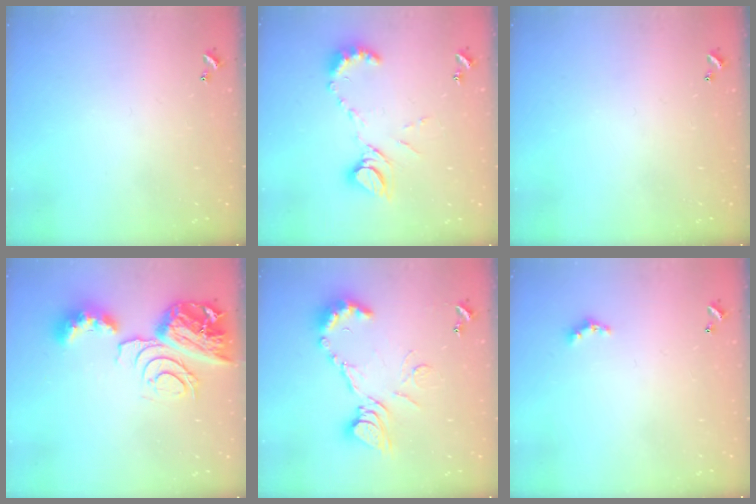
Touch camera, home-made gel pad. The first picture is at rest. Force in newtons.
{"total": 11.4, "press": 11.3, "slide": 1.2}
{"total": 0.0}
{"total": 13.7, "press": 13.6, "slide": 1.8}
{"total": 12.1, "press": 12.1, "slide": 0.5}
{"total": 2.8, "press": 2.7, "slide": 0.6}